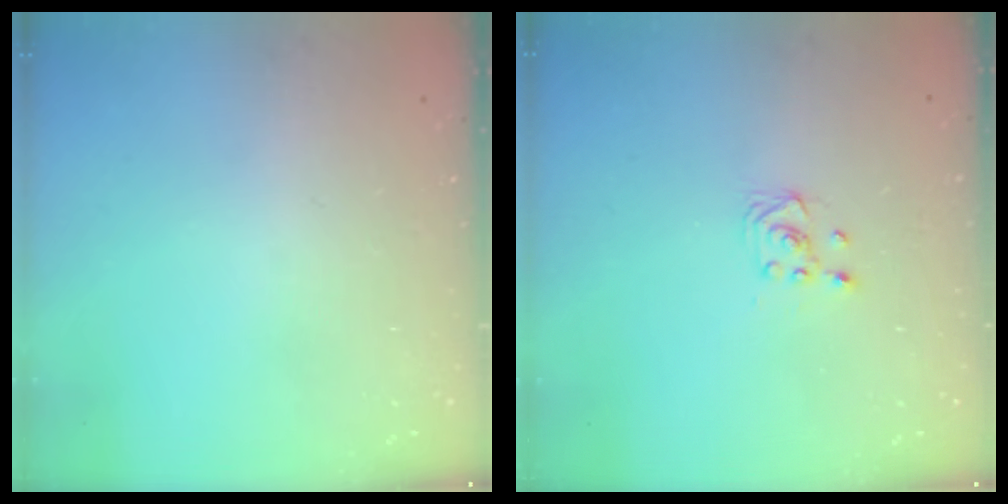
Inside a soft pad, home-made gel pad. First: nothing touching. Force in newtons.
{"total": 2.6, "press": 2.4, "slide": 1.0}